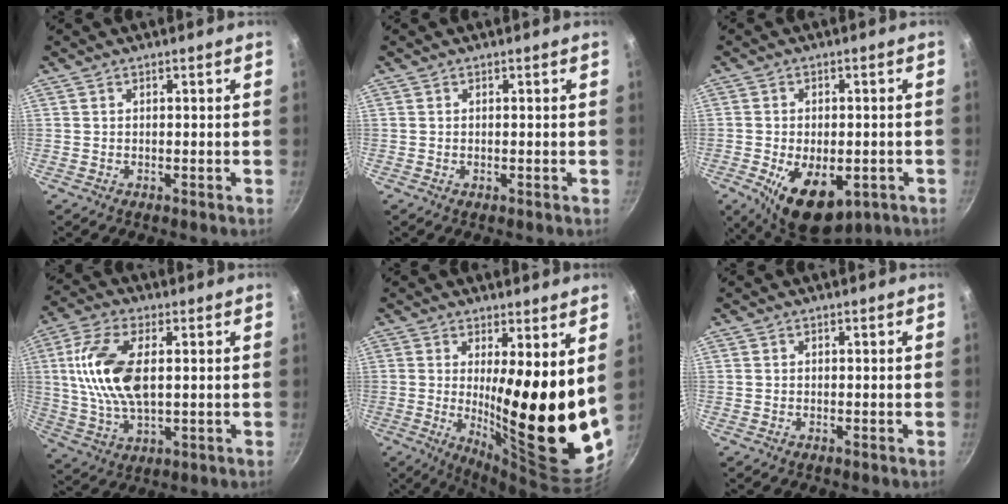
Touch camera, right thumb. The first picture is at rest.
{"total": 0.0}
{"total": 13.0, "force": [-4.6, 7.3, 9.8], "torque": [-0.130, -0.002, -0.054]}
{"total": 13.9, "force": [2.1, 6.9, 11.9], "torque": [-0.238, 0.002, 0.038]}
{"total": 19.0, "force": [2.4, 4.6, 18.3], "torque": [-0.245, -0.056, 0.044]}
{"total": 0.0}